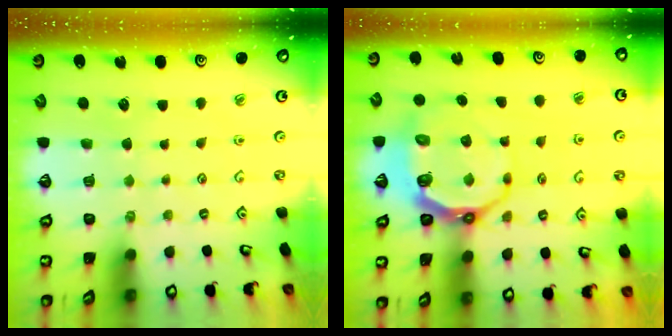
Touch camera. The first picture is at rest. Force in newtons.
{"total": 10.0, "press": 9.1, "slide": 4.2}